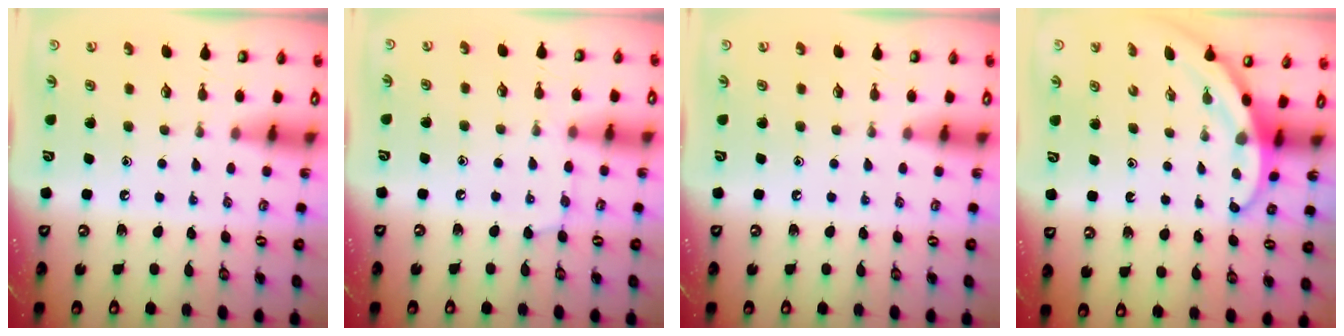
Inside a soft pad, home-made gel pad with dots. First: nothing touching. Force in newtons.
{"total": 7.2, "press": 7.2, "slide": 0.6}
{"total": 0.0}
{"total": 3.2, "press": 3.2, "slide": 0.1}